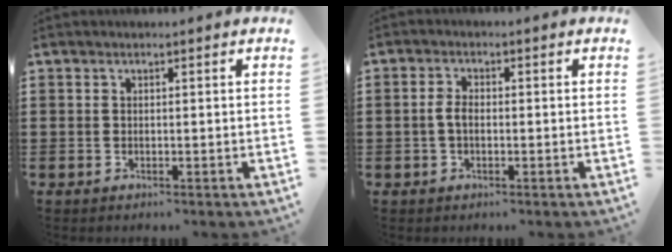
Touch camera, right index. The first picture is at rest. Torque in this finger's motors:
{"motor_torque": [0.75, 0.35, 0.28, 0.09]}